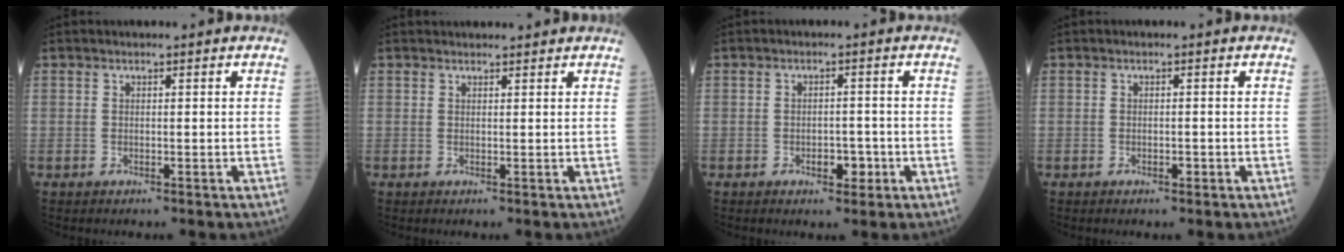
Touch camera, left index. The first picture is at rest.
{"total": 3.9, "force": [3.8, 0.6, 0.8], "torque": [-0.007, 0.027, 0.048]}
{"total": 2.8, "force": [-1.2, 1.5, 2.1], "torque": [-0.027, 0.006, -0.012]}
{"total": 0.8, "force": [-0.4, 0.3, 0.6], "torque": [-0.010, 0.001, -0.004]}